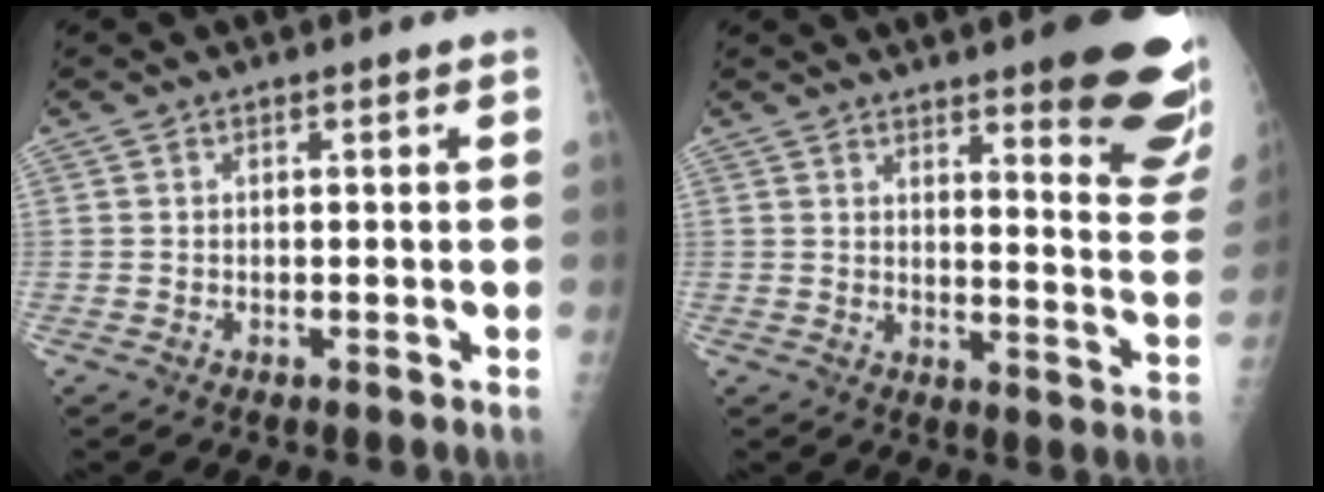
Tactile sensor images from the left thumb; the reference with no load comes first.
{"total": 20.4, "force": [13.3, 4.3, 14.8], "torque": [-0.156, -0.079, 0.159]}